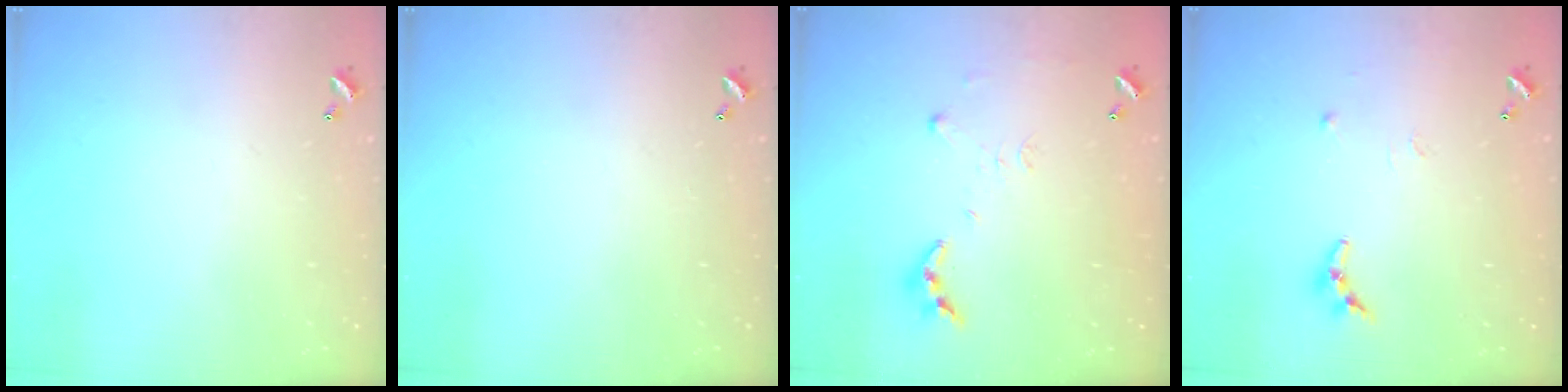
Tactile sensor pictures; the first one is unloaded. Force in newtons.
{"total": 0.0}
{"total": 7.0, "press": 7.0, "slide": 0.5}
{"total": 6.6, "press": 6.5, "slide": 0.6}